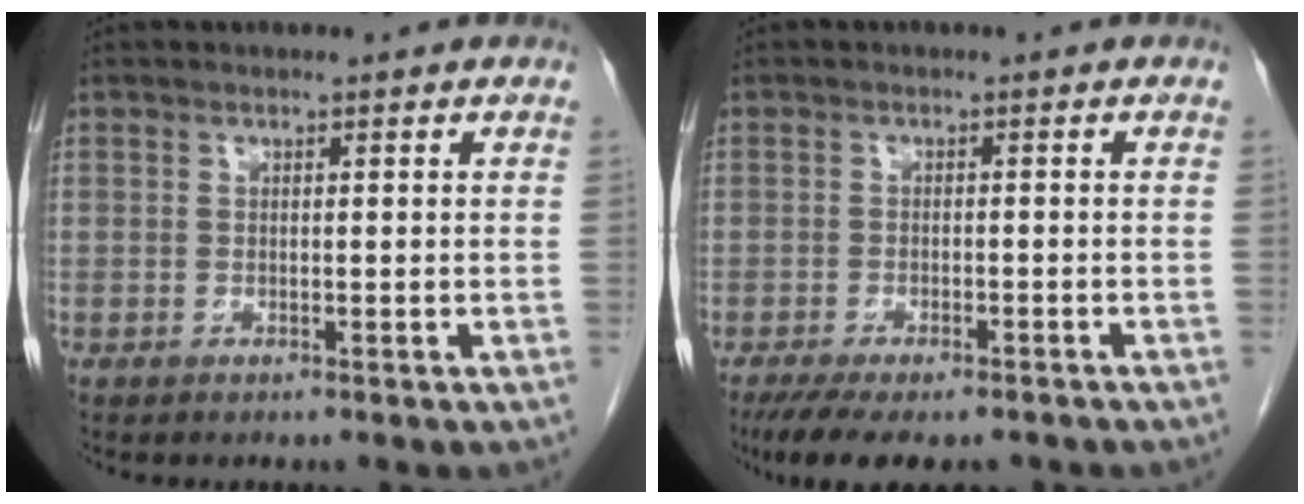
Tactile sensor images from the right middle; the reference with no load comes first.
{"total": 11.1, "force": [-8.8, 3.4, 5.9], "torque": [-0.095, -0.013, -0.126]}